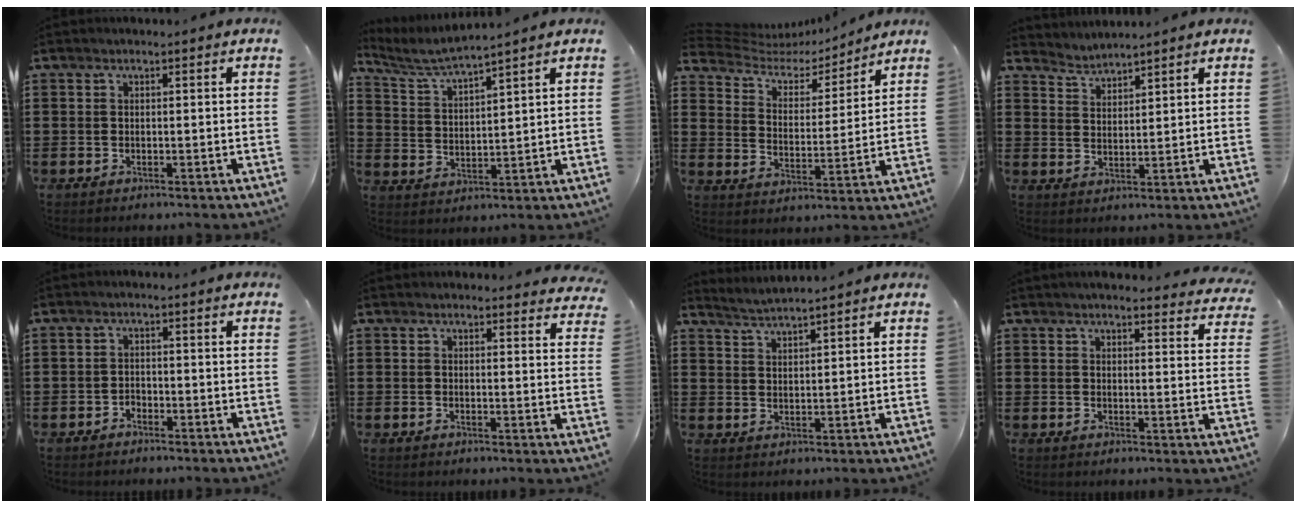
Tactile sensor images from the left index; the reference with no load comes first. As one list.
[{"total": 4.5, "force": [4.1, -0.6, 1.7], "torque": [-0.050, -0.025, 0.069]}, {"total": 4.9, "force": [4.3, 1.8, 1.5], "torque": [-0.057, -0.028, 0.069]}, {"total": 2.8, "force": [2.7, -0.1, -0.7], "torque": [0.002, -0.011, 0.050]}, {"total": 1.3, "force": [-1.1, 0.6, 0.1], "torque": [-0.009, 0.001, -0.025]}, {"total": 2.3, "force": [2.3, 0.1, 0.2], "torque": [-0.002, -0.009, 0.043]}, {"total": 2.4, "force": [2.3, -0.6, -0.1], "torque": [-0.006, -0.010, 0.043]}, {"total": 3.1, "force": [3.1, -0.1, 0.6], "torque": [-0.016, -0.018, 0.052]}]